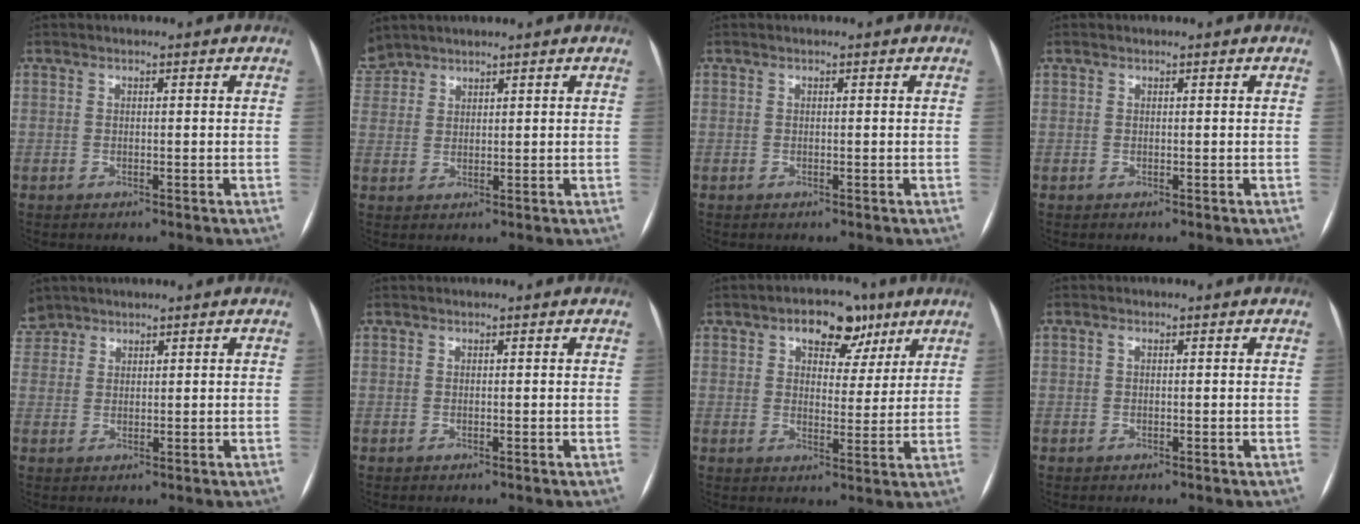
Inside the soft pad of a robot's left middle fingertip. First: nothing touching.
{"total": 4.9, "force": [4.3, 2.2, 0.4], "torque": [-0.011, 0.016, 0.090]}
{"total": 0.0}
{"total": 2.7, "force": [-1.1, -2.1, -1.3], "torque": [0.013, -0.003, -0.011]}
{"total": 4.5, "force": [3.6, 2.7, 0.0], "torque": [0.004, 0.012, 0.073]}
{"total": 0.0}
{"total": 7.9, "force": [4.6, 4.6, 4.5], "torque": [-0.054, 0.020, 0.068]}
{"total": 2.4, "force": [-1.0, -2.0, -0.9], "torque": [0.006, -0.005, -0.012]}